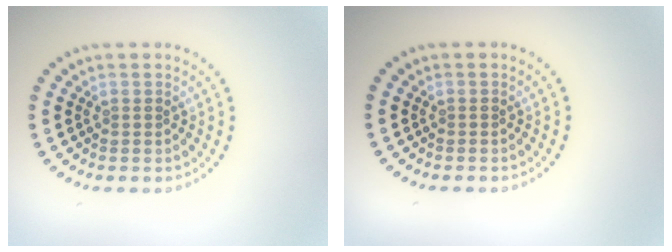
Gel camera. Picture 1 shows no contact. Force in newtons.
{"total": 0.0}